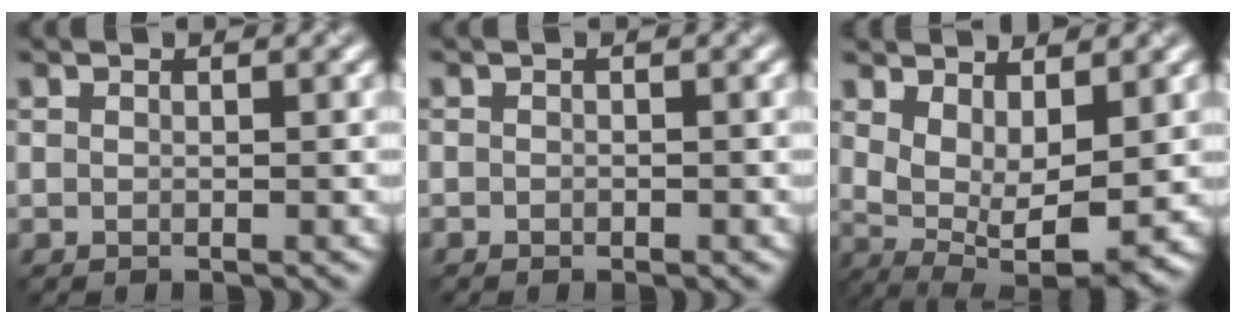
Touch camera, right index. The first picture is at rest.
{"total": 0.7, "force": [-0.6, -0.2, -0.2], "torque": [-0.001, 0.007, 0.000]}
{"total": 5.4, "force": [1.0, 2.6, 4.7], "torque": [-0.093, -0.009, 0.039]}